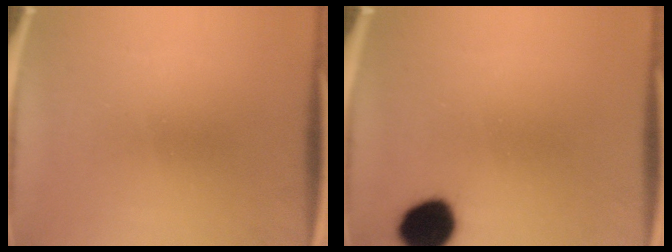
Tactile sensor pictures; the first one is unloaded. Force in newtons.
{"total": 10.3}